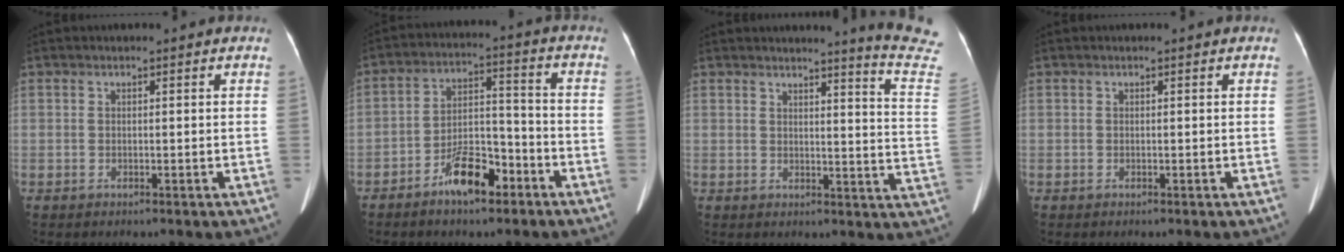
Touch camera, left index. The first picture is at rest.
{"total": 8.8, "force": [-5.6, 3.2, 5.9], "torque": [-0.110, 0.015, -0.095]}
{"total": 11.1, "force": [10.7, -2.2, 2.1], "torque": [-0.021, -0.118, 0.098]}
{"total": 0.0}